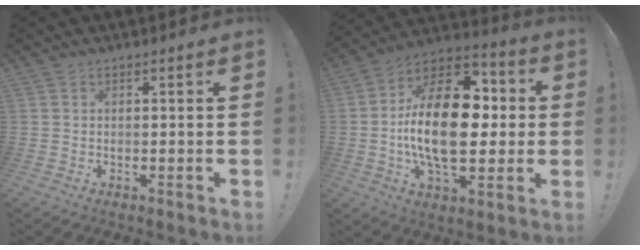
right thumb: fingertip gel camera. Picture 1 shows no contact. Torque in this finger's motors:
{"motor_torque": [1.63, 3.38, 1.54, -1.03, 0.24]}